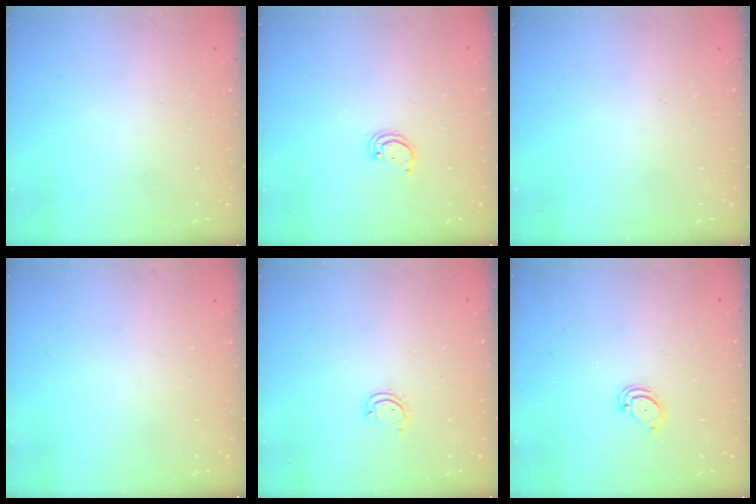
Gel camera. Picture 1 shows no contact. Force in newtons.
{"total": 2.2, "press": 2.2, "slide": 0.2}
{"total": 0.0}
{"total": 0.0}
{"total": 3.3, "press": 3.3, "slide": 0.2}
{"total": 2.6, "press": 2.6, "slide": 0.2}